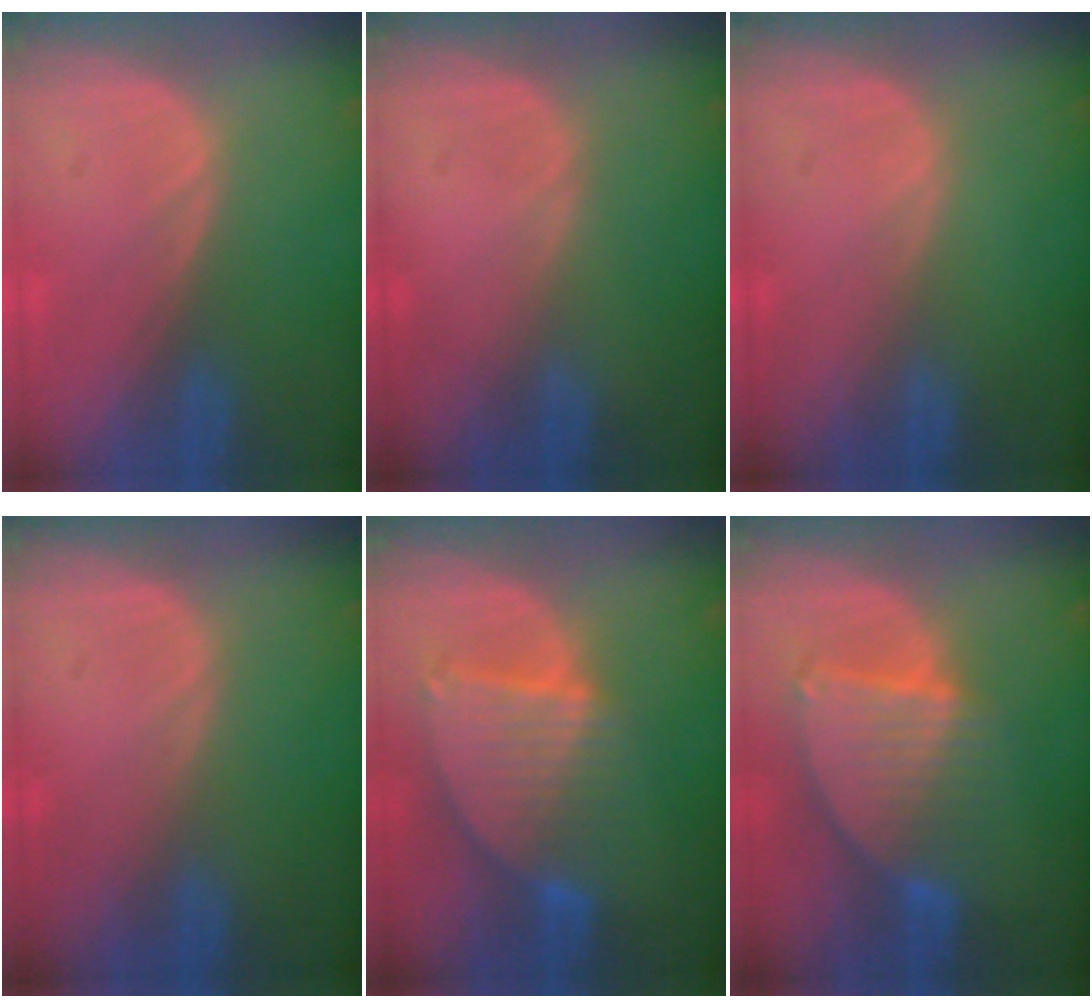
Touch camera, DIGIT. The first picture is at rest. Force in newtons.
{"total": 0.0}
{"total": 0.0}
{"total": 0.0}
{"total": 8.6, "press": 7.5, "slide": 4.1}
{"total": 8.5, "press": 7.5, "slide": 4.1}